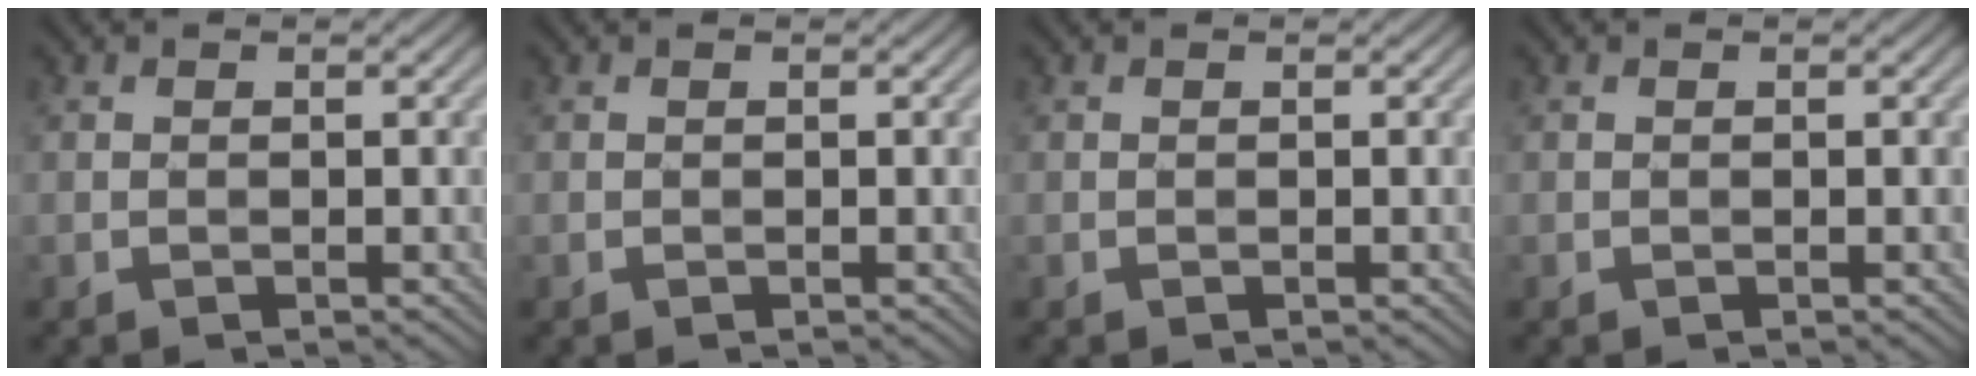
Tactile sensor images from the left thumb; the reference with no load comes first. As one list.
[{"total": 0.0}, {"total": 0.0}, {"total": 0.0}]